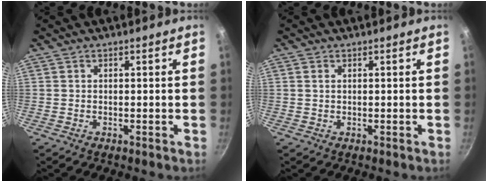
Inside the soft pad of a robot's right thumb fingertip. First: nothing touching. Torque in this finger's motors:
{"motor_torque": [-0.42, 0.12, -0.28, 0.34, -0.04]}